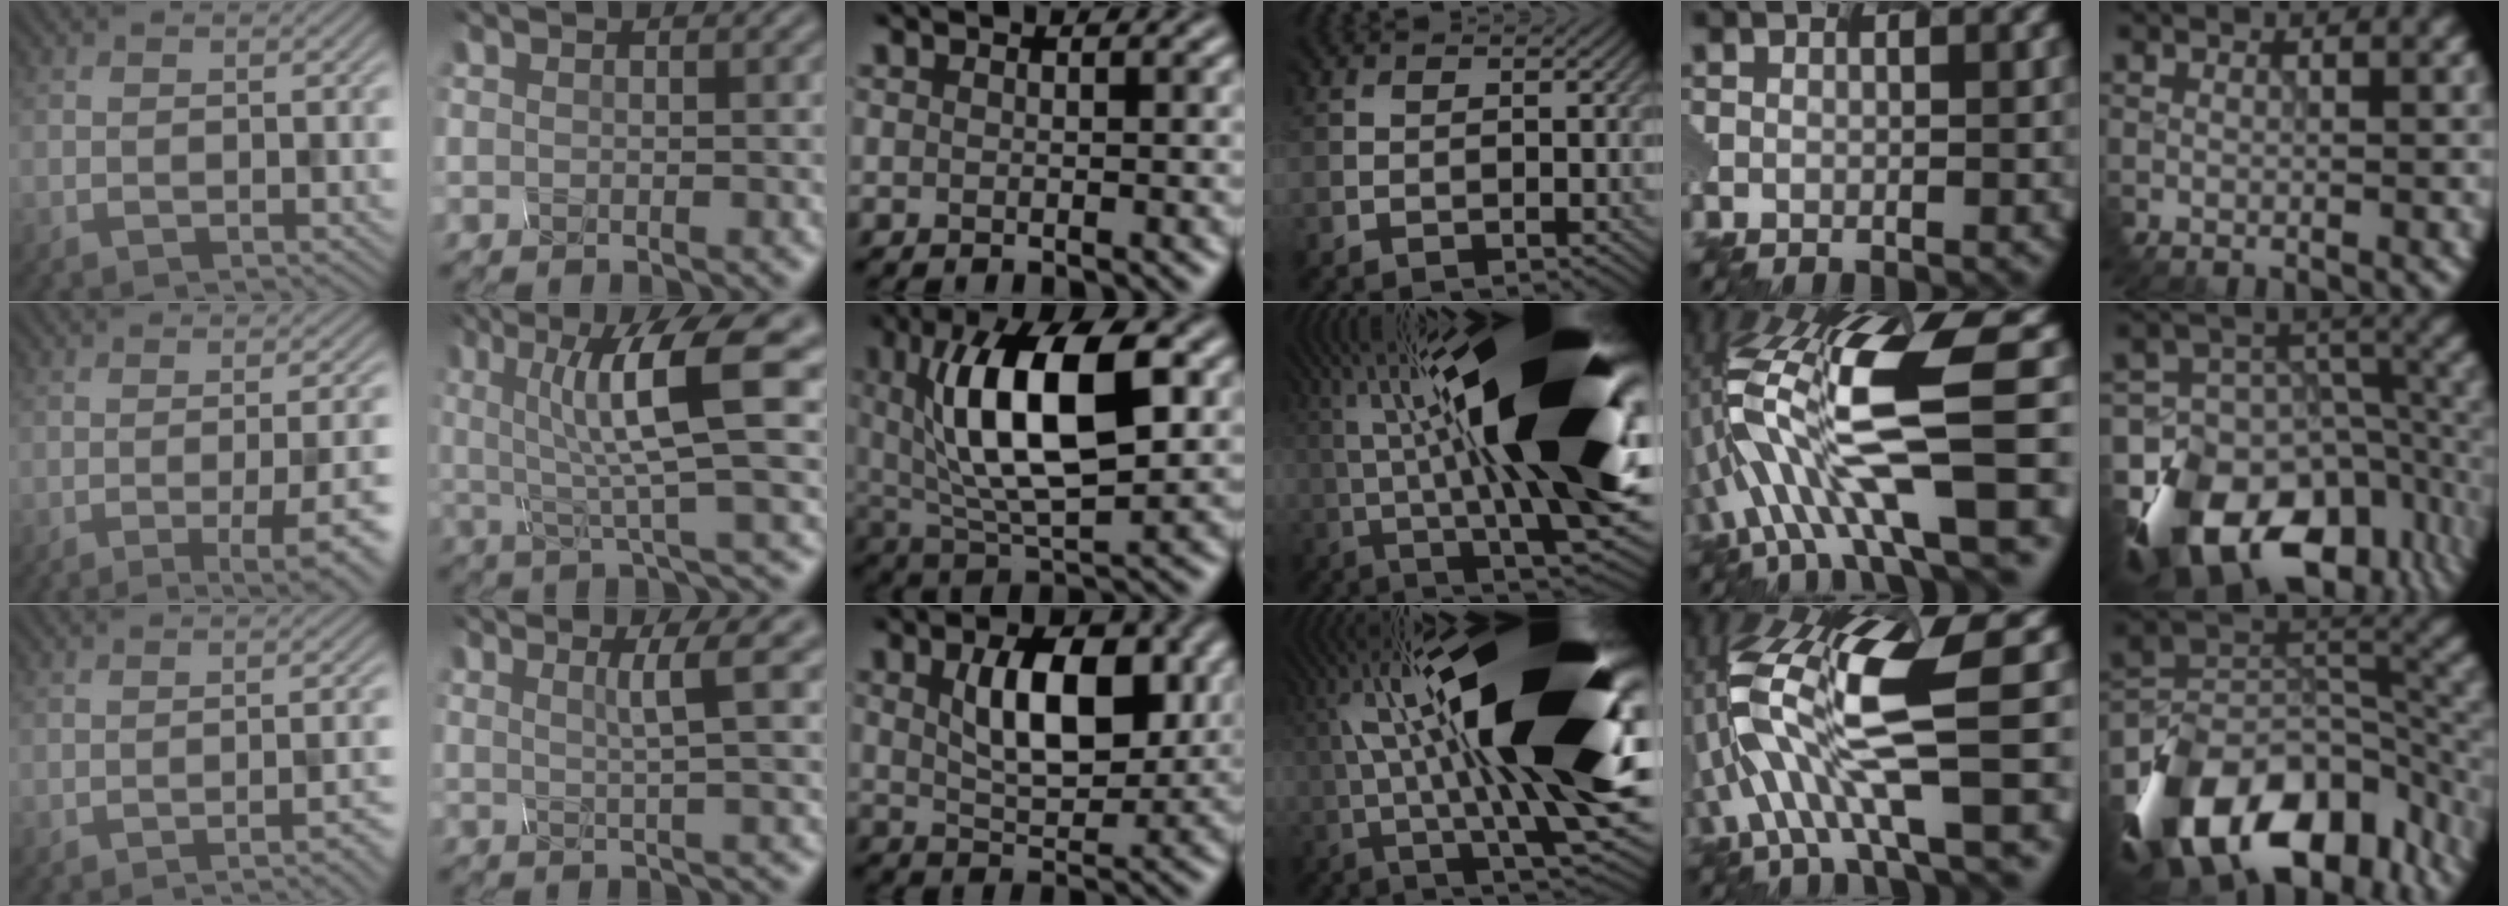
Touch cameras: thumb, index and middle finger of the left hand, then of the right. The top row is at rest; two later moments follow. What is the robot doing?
{"motion": "disassemble", "object": "hinged tin"}